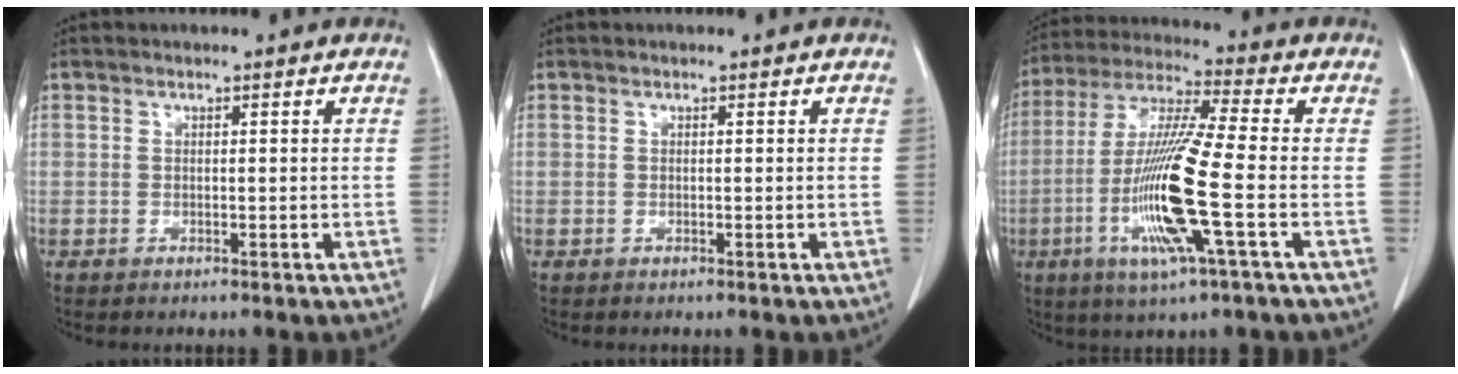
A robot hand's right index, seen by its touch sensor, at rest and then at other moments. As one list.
[{"total": 0.0}, {"total": 15.5, "force": [-3.9, -0.1, 15.0], "torque": [-0.314, -0.016, -0.083]}]